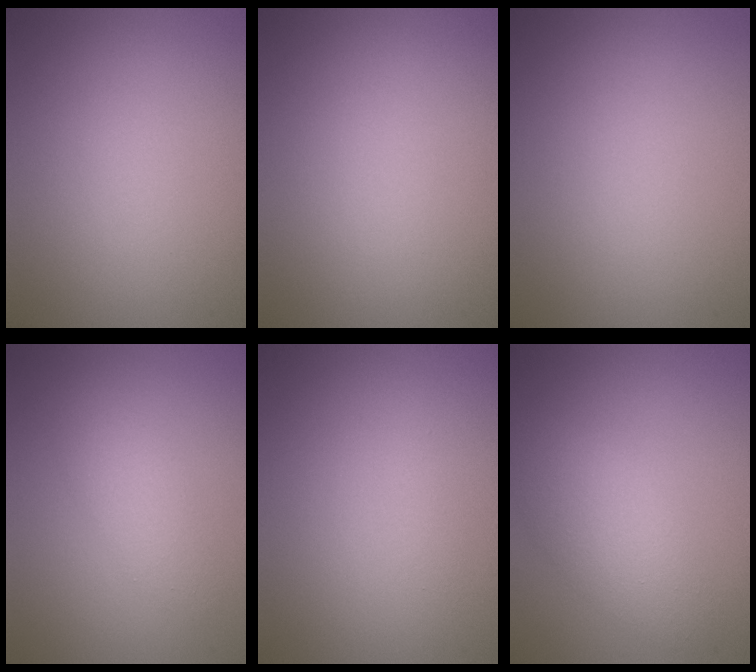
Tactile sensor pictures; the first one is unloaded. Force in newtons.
{"total": 0.0}
{"total": 0.0}
{"total": 2.3, "press": 2.3, "slide": 0.2}
{"total": 0.6, "press": 0.6, "slide": 0.0}
{"total": 3.4, "press": 3.4, "slide": 0.0}